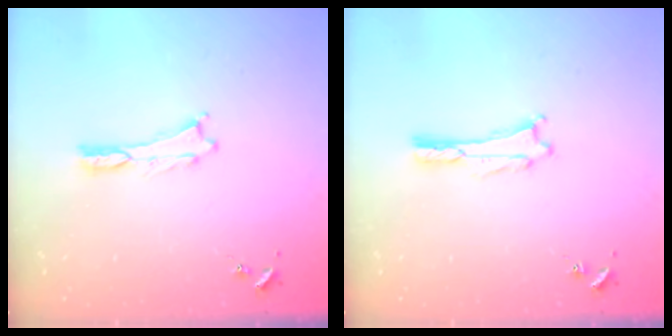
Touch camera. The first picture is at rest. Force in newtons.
{"total": 1.6, "press": 1.6, "slide": 0.2}